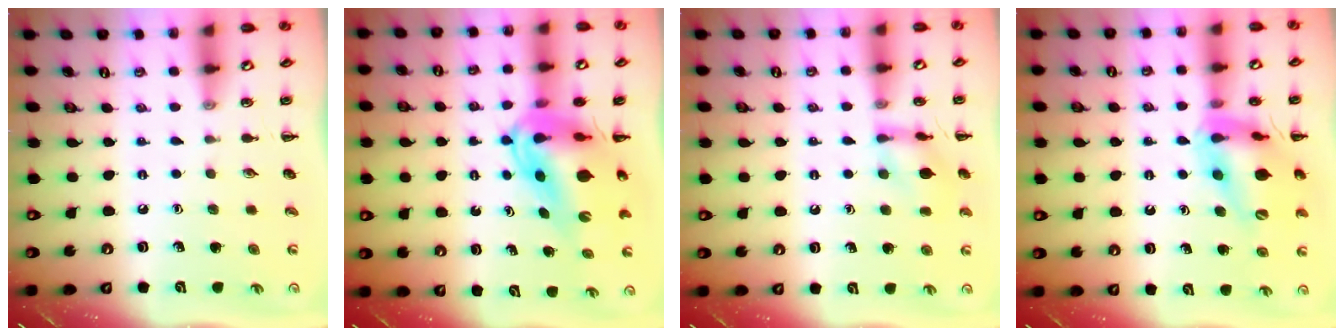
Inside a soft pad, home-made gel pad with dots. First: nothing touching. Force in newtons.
{"total": 13.9, "press": 13.2, "slide": 4.2}
{"total": 10.8, "press": 10.8, "slide": 0.3}
{"total": 18.1, "press": 17.9, "slide": 2.2}